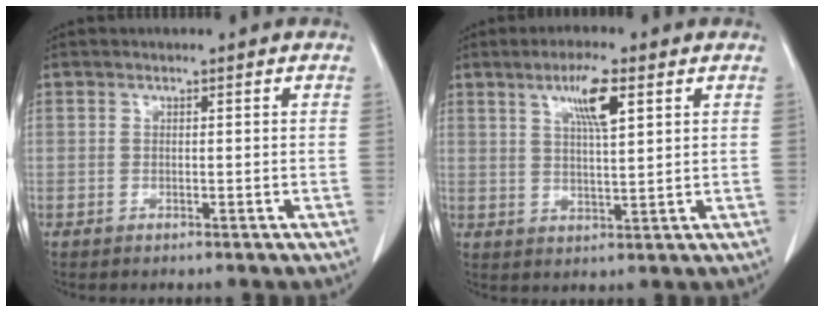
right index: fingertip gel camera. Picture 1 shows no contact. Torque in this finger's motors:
{"motor_torque": [0.29, 0.13, 0.11, 0.04]}